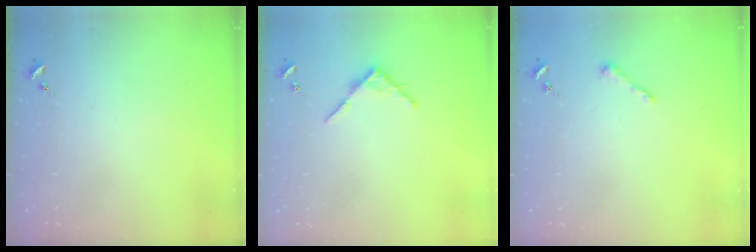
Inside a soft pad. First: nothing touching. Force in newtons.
{"total": 4.9, "press": 4.9, "slide": 0.5}
{"total": 3.6, "press": 3.6, "slide": 0.4}